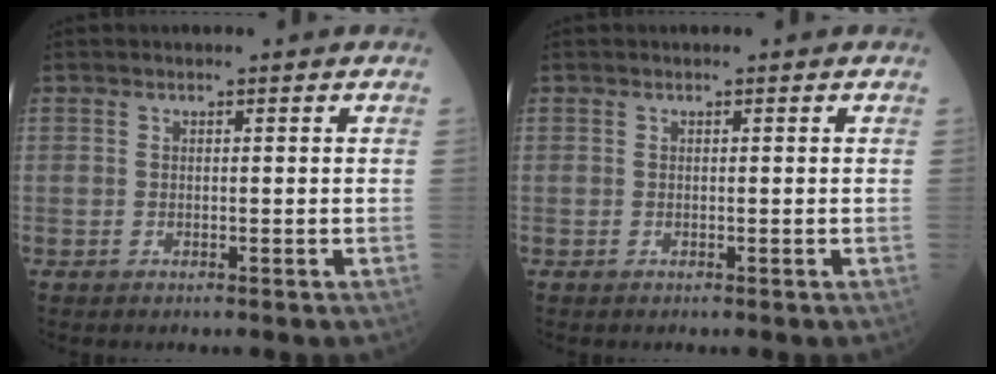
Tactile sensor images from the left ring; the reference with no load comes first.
{"total": 0.0}